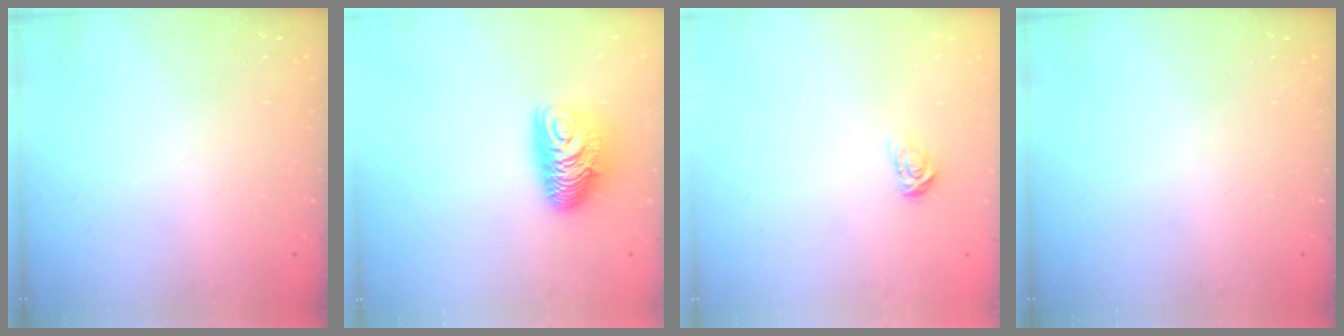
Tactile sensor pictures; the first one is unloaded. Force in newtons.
{"total": 10.5, "press": 10.5, "slide": 0.6}
{"total": 3.4, "press": 3.4, "slide": 0.4}
{"total": 0.0}